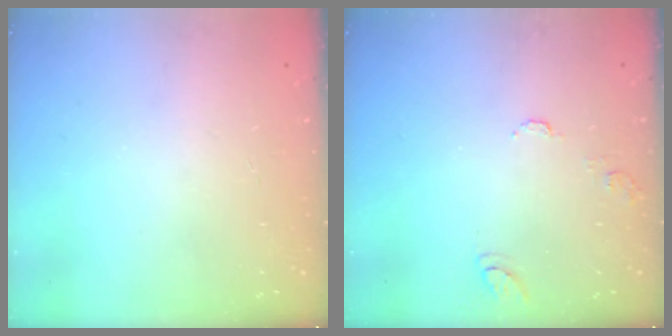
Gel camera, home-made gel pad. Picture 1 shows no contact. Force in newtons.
{"total": 8.4, "press": 8.3, "slide": 0.6}